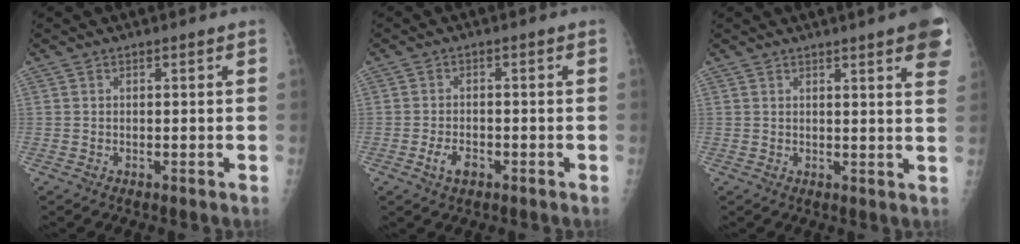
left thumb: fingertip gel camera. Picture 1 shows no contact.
{"total": 3.3, "force": [-1.6, 1.9, 2.1], "torque": [-0.038, 0.007, -0.026]}
{"total": 9.9, "force": [5.7, 1.4, 8.0], "torque": [-0.080, -0.012, 0.057]}